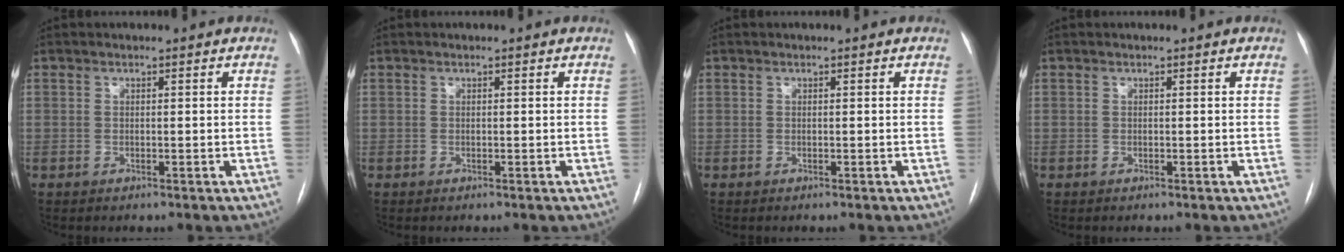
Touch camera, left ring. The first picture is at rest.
{"total": 0.0}
{"total": 0.0}
{"total": 0.0}